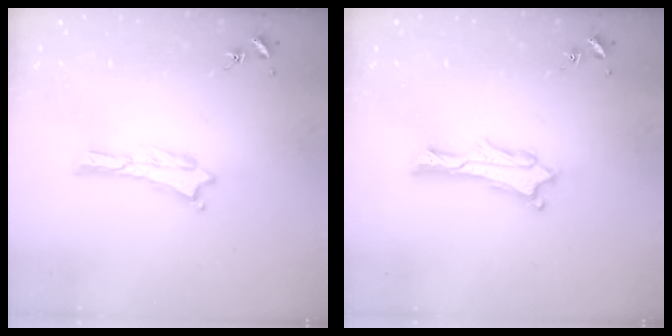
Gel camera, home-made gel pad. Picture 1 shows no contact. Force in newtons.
{"total": 1.9, "press": 1.9, "slide": 0.2}